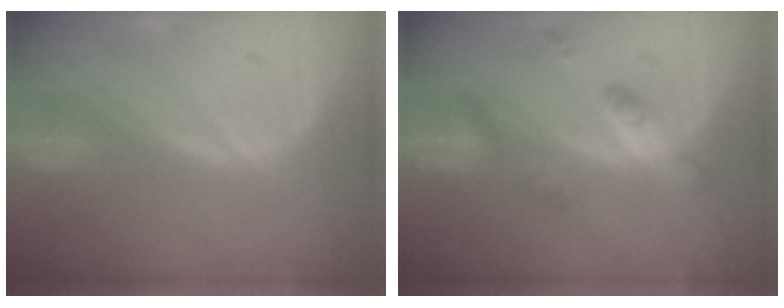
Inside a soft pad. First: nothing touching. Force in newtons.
{"total": 4.8, "press": 4.8, "slide": 0.1}